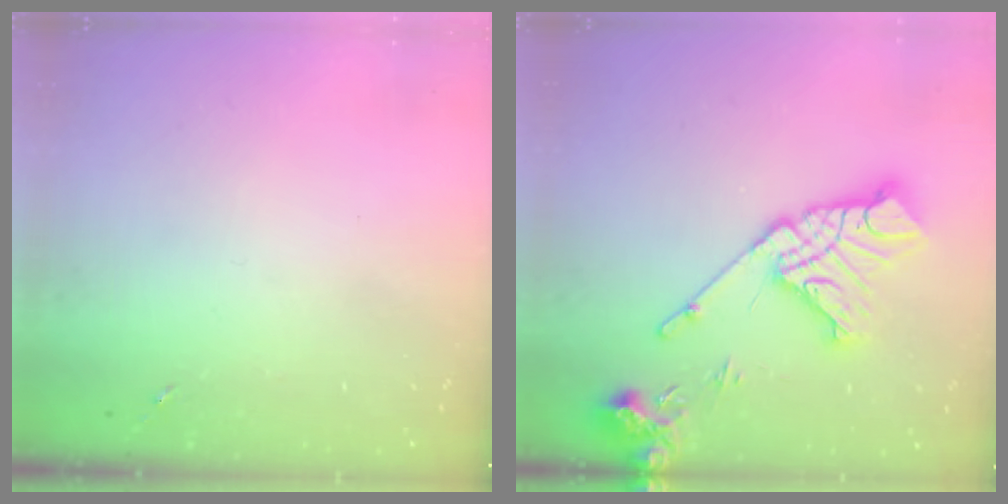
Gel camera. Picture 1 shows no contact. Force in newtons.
{"total": 19.0, "press": 18.8, "slide": 2.3}